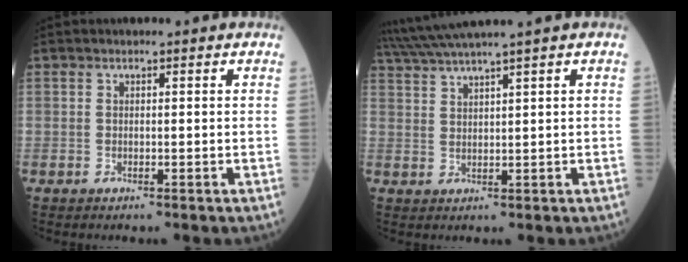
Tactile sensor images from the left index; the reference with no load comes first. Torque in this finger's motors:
{"motor_torque": [0.00, -0.10, 0.05, 0.06]}